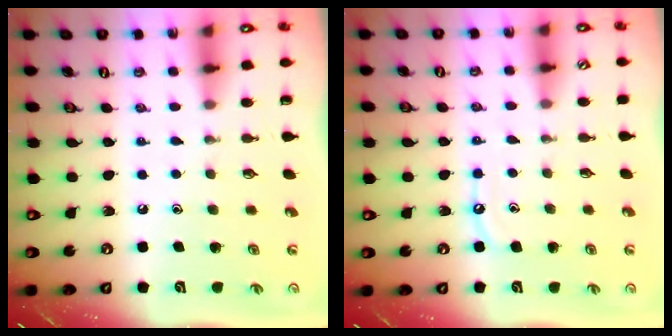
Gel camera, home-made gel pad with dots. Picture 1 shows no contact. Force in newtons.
{"total": 5.3, "press": 5.3, "slide": 0.5}